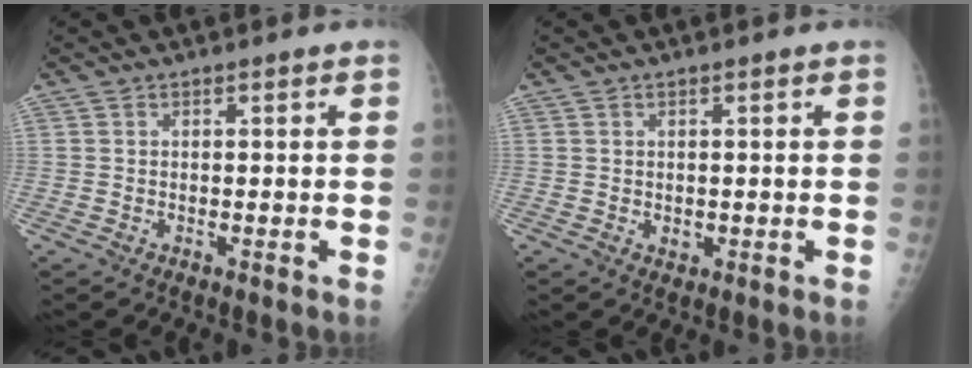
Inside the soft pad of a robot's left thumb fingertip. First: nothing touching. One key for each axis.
{"total": 1.2, "fx": 0.0, "fy": 1.0, "fz": 0.8, "tx": -0.007, "ty": -0.001, "tz": 0.004}